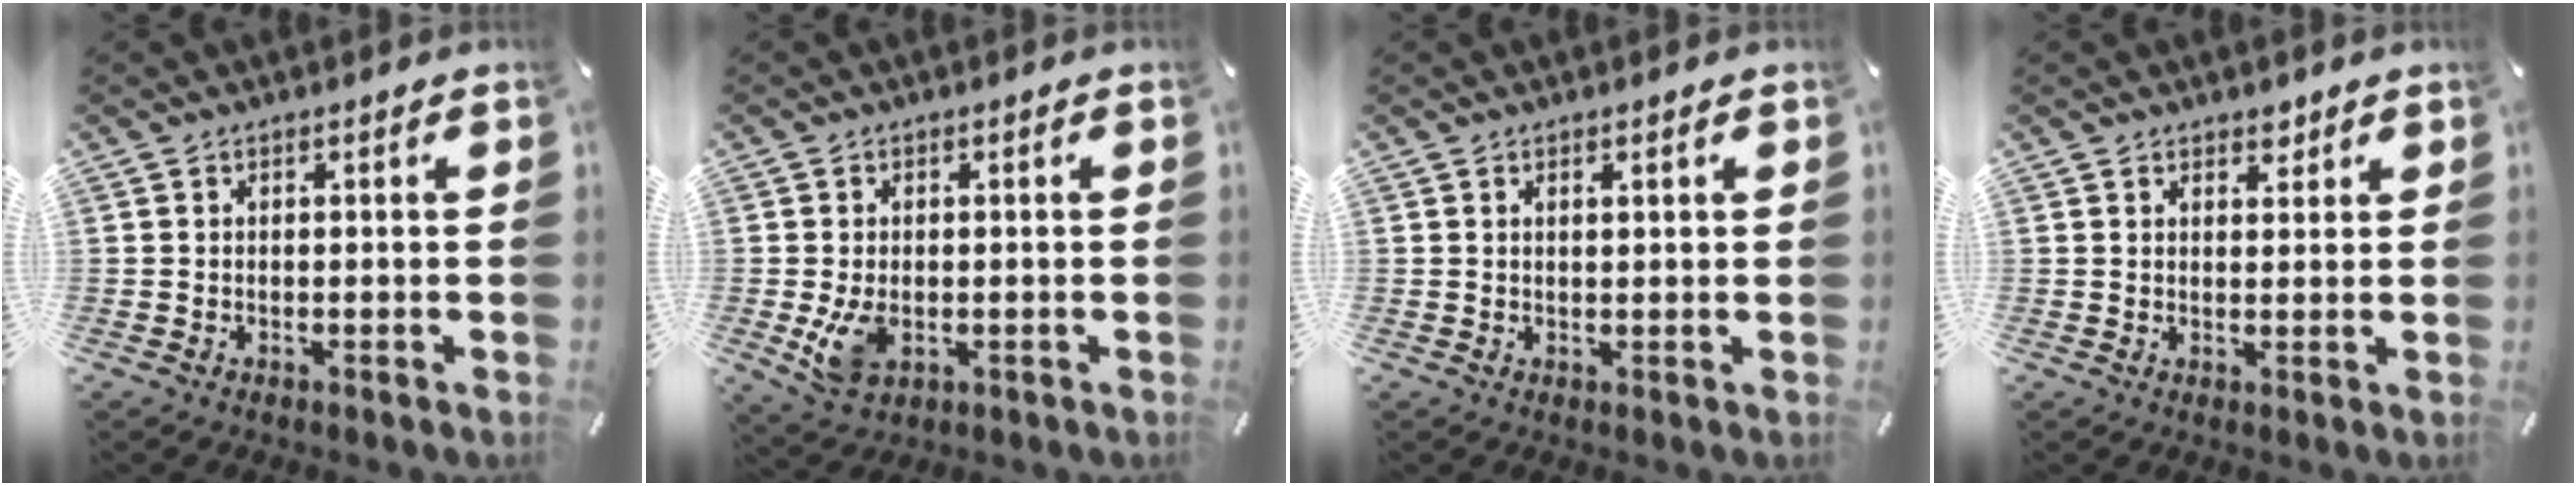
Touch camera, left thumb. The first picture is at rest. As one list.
[{"total": 5.8, "force": [-0.9, 4.0, 4.0], "torque": [-0.093, -0.007, -0.018]}, {"total": 0.9, "force": [0.6, 0.2, 0.7], "torque": [-0.013, 0.000, 0.011]}, {"total": 2.3, "force": [1.7, 1.5, 0.5], "torque": [0.013, -0.008, 0.027]}]